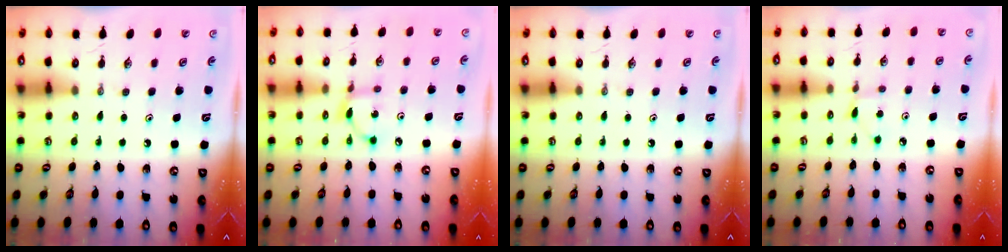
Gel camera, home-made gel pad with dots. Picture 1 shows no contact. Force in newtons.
{"total": 5.7, "press": 5.7, "slide": 0.2}
{"total": 0.0}
{"total": 2.7, "press": 2.7, "slide": 0.3}